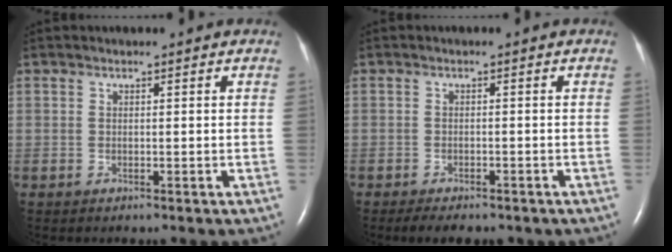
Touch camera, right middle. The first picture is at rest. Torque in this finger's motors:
{"motor_torque": [-0.01, 0.01, 0.03, 0.04]}